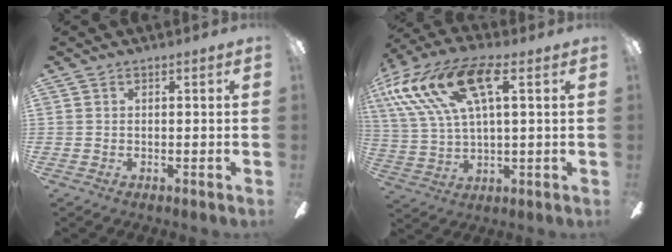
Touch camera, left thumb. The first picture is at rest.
{"total": 18.6, "force": [7.6, 8.2, 14.8], "torque": [-0.318, -0.010, 0.131]}